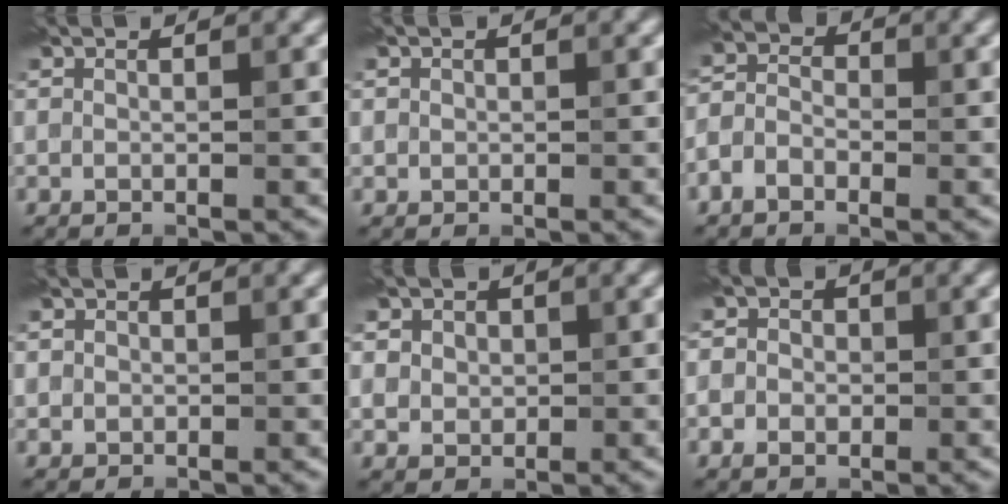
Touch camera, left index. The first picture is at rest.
{"total": 0.6, "force": [0.1, 0.6, 0.0], "torque": [0.006, -0.003, 0.001]}
{"total": 2.7, "force": [-1.4, 1.8, 1.4], "torque": [-0.028, 0.005, -0.040]}
{"total": 1.1, "force": [0.2, 1.1, 0.2], "torque": [0.008, -0.005, 0.003]}
{"total": 4.9, "force": [1.7, 3.9, 2.3], "torque": [-0.050, 0.019, 0.014]}
{"total": 3.5, "force": [0.2, 3.2, 1.5], "torque": [-0.004, 0.007, -0.022]}